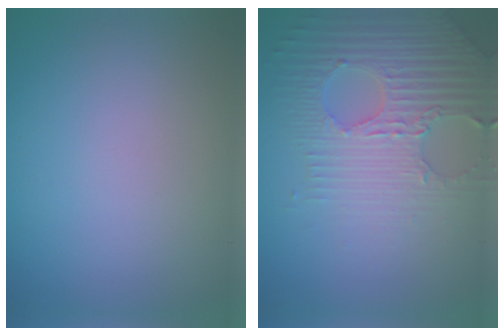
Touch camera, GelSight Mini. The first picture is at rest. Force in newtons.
{"total": 4.7, "press": 4.3, "slide": 2.0}